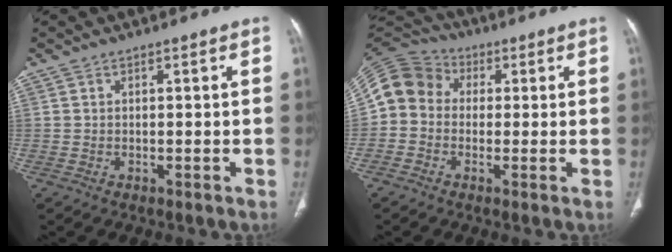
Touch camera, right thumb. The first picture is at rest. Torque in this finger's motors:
{"motor_torque": [1.36, 1.51, 0.62, -0.77, 0.21]}